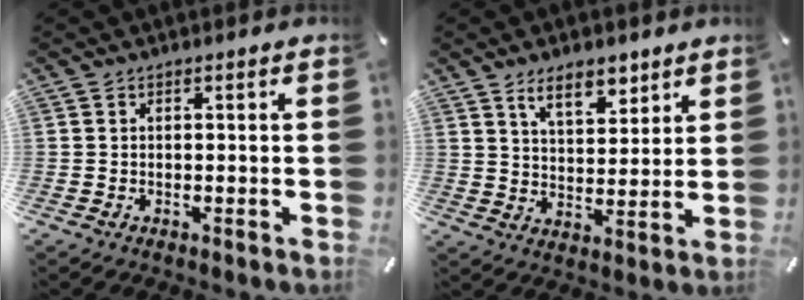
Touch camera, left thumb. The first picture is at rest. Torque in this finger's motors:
{"motor_torque": [1.37, 0.79, 0.85, -1.04, 0.13]}